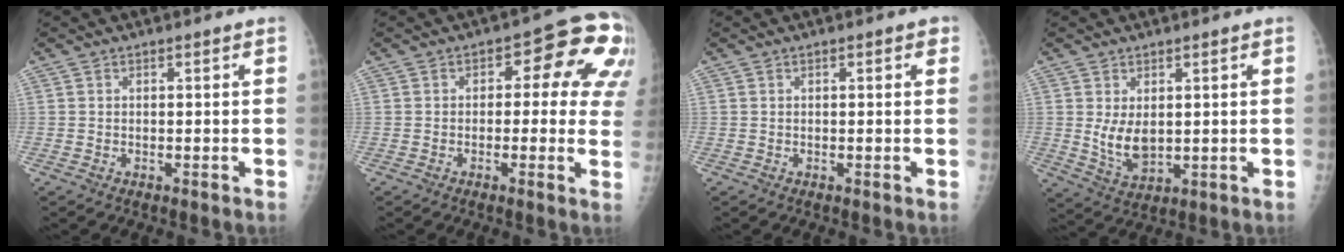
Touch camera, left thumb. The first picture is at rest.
{"total": 13.0, "force": [2.8, 6.6, 10.8], "torque": [-0.076, 0.016, 0.021]}
{"total": 1.8, "force": [0.6, 0.8, 1.5], "torque": [-0.016, 0.003, 0.005]}
{"total": 6.5, "force": [0.7, 3.9, 5.1], "torque": [-0.080, -0.016, 0.027]}